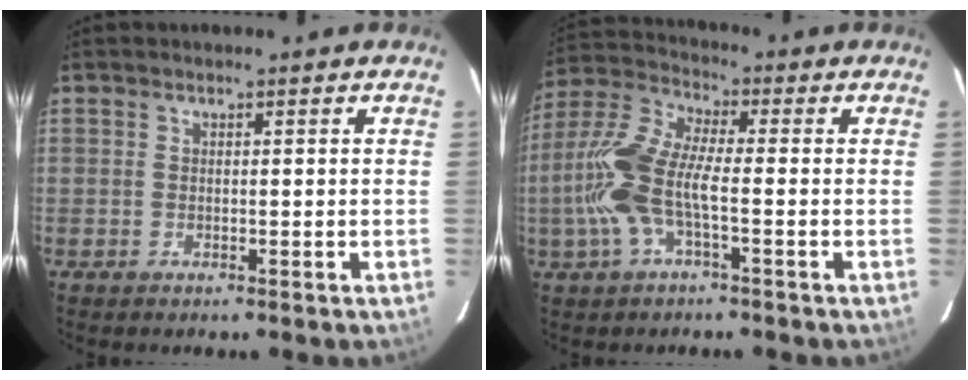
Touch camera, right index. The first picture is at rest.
{"total": 12.1, "force": [-2.6, 4.1, 11.0], "torque": [-0.249, 0.007, -0.056]}